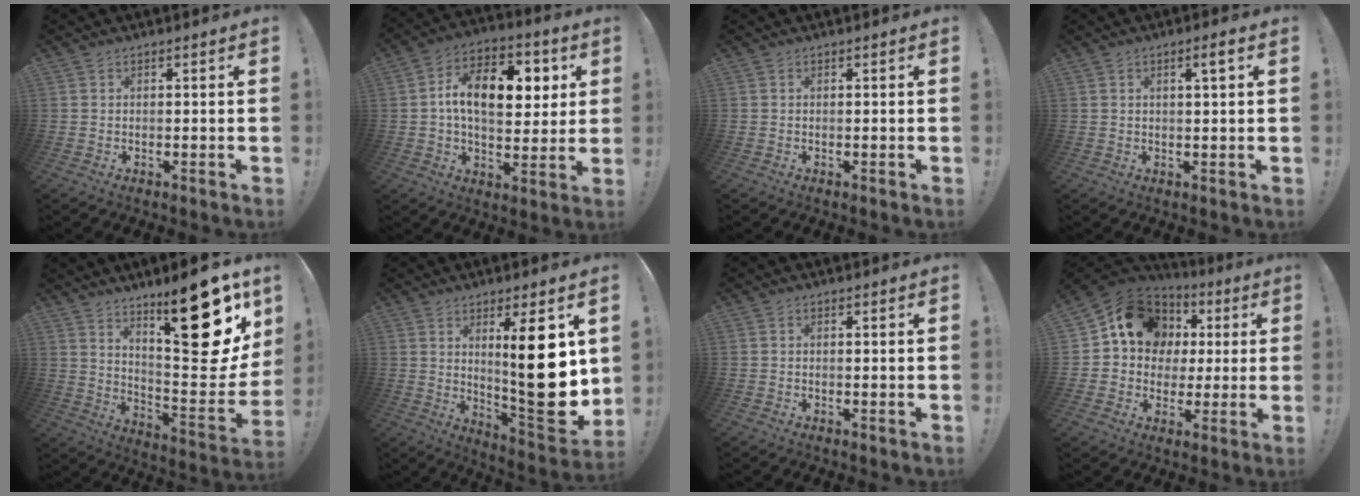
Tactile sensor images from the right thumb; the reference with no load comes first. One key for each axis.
{"total": 15.9, "fx": 3.5, "fy": 9.1, "fz": 12.6, "tx": -0.181, "ty": -0.003, "tz": 0.059}
{"total": 0.0}
{"total": 2.7, "fx": 1.1, "fy": 0.0, "fz": 2.5, "tx": -0.034, "ty": -0.005, "tz": 0.013}
{"total": 25.3, "fx": 14.0, "fy": 7.7, "fz": 19.7, "tx": -0.252, "ty": -0.112, "tz": 0.229}
{"total": 18.3, "fx": 4.4, "fy": 3.8, "fz": 17.4, "tx": -0.243, "ty": -0.040, "tz": 0.061}
{"total": 0.0}
{"total": 15.0, "fx": 4.5, "fy": 12.5, "fz": 6.9, "tx": -0.091, "ty": -0.015, "tz": 0.095}